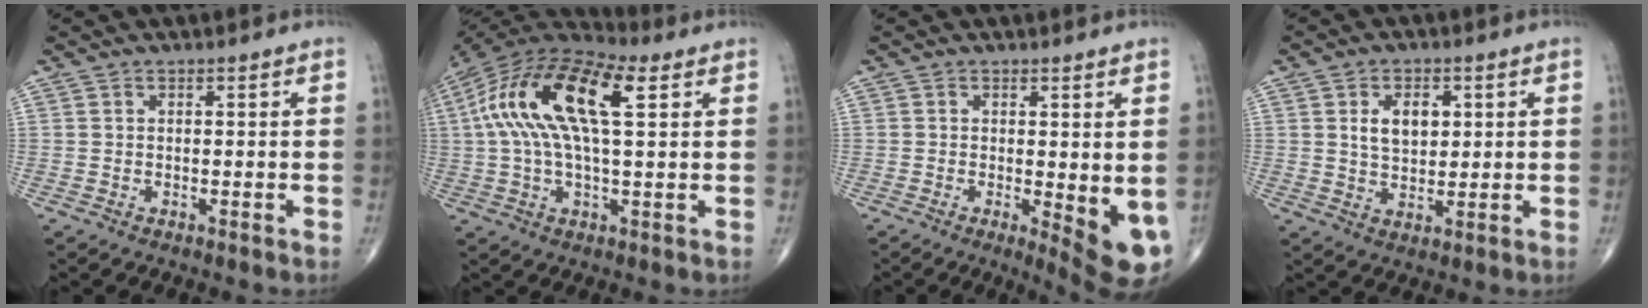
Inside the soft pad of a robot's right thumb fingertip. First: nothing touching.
{"total": 20.8, "force": [5.4, 8.3, 18.3], "torque": [-0.365, 0.033, 0.086]}
{"total": 8.0, "force": [-1.2, 2.2, 7.6], "torque": [-0.098, -0.019, -0.012]}
{"total": 6.5, "force": [1.7, 4.2, 4.7], "torque": [-0.059, -0.009, 0.031]}